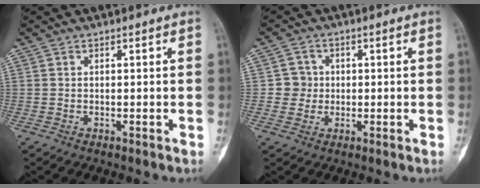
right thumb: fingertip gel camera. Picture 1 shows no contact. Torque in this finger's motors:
{"motor_torque": [0.24, 0.72, 0.06, -0.18, 0.03]}